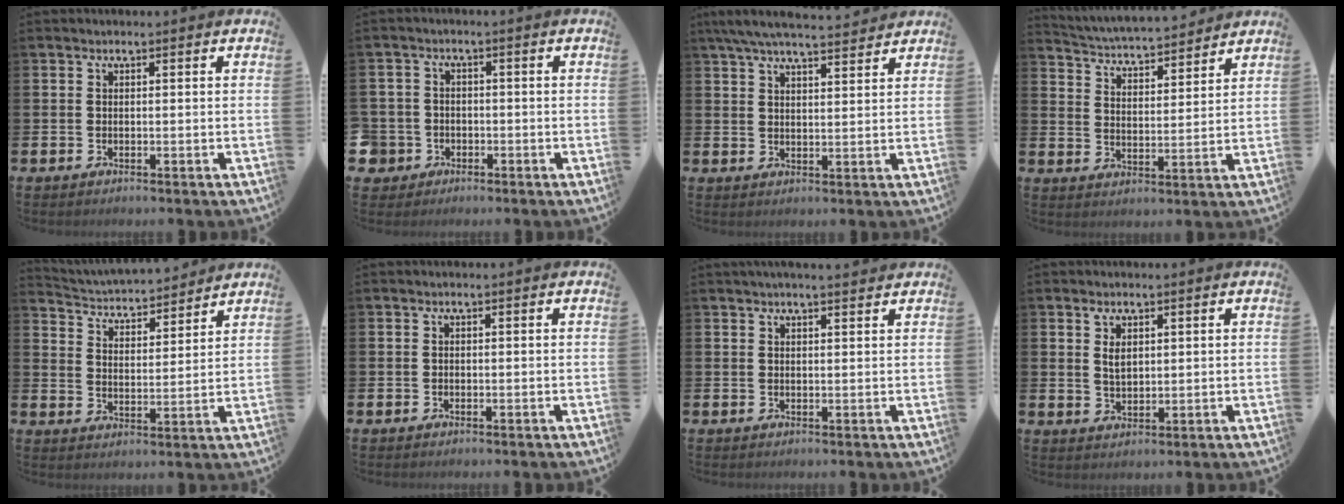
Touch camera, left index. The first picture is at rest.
{"total": 3.7, "force": [-1.6, 3.3, 0.3], "torque": [-0.029, 0.006, -0.036]}
{"total": 6.1, "force": [5.7, 0.6, 2.0], "torque": [-0.053, -0.021, 0.104]}
{"total": 4.7, "force": [4.6, 0.5, 0.3], "torque": [-0.031, -0.039, 0.078]}
{"total": 4.3, "force": [4.2, 0.9, 0.2], "torque": [-0.032, -0.038, 0.069]}
{"total": 0.0}
{"total": 2.1, "force": [2.0, 0.1, 0.7], "torque": [-0.007, -0.006, 0.034]}
{"total": 2.5, "force": [1.6, 1.2, 1.5], "torque": [-0.016, -0.003, 0.024]}